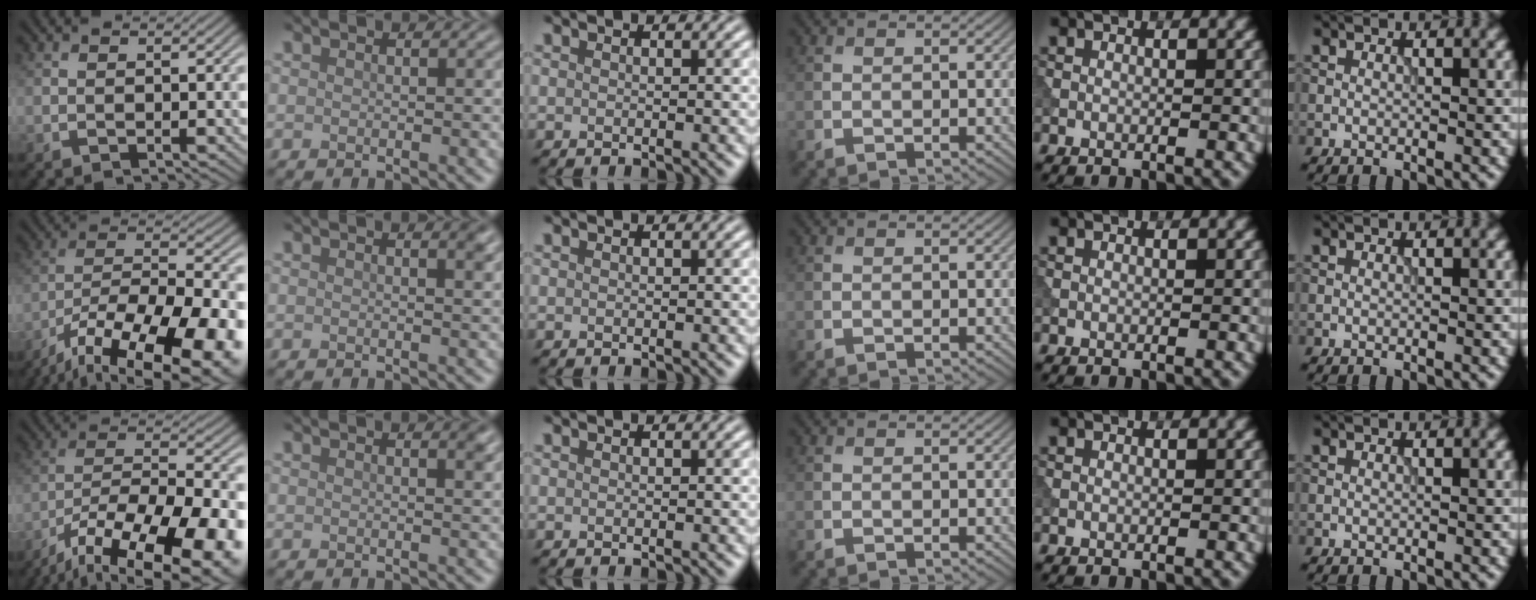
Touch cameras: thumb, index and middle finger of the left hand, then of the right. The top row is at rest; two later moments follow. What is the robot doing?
{"motion": "extract", "object": "tissue"}